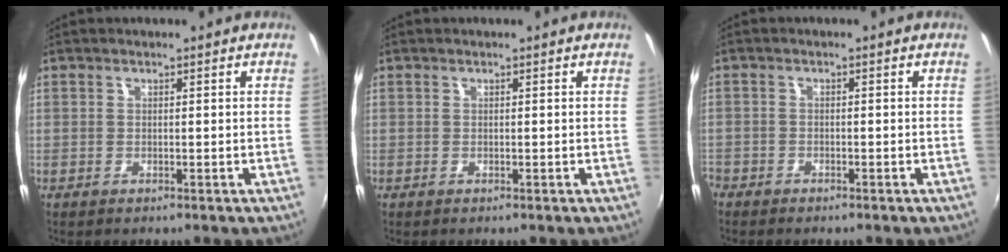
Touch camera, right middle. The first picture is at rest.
{"total": 0.0}
{"total": 2.6, "force": [-2.2, 1.3, 0.5], "torque": [-0.027, -0.001, -0.042]}